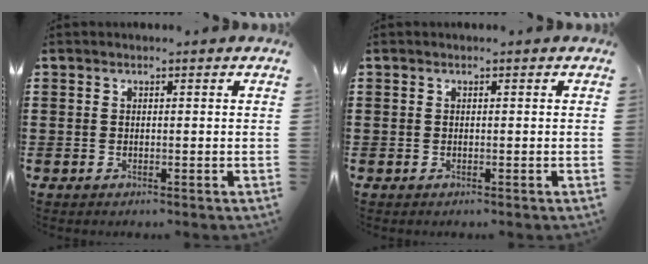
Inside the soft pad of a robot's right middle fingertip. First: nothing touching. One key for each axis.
{"total": 0.0}